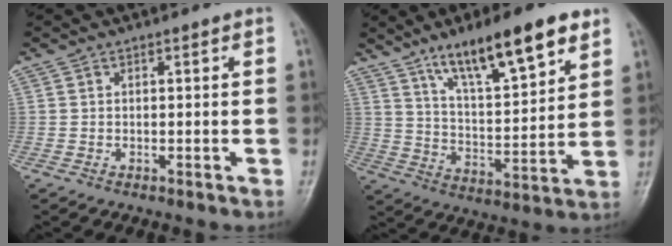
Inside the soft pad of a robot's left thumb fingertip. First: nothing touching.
{"total": 16.9, "force": [10.6, 4.5, 12.5], "torque": [-0.181, -0.045, 0.182]}